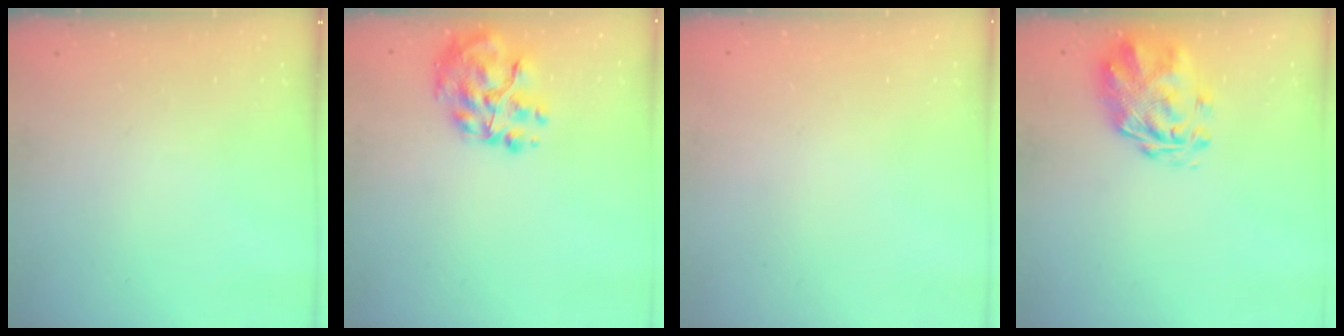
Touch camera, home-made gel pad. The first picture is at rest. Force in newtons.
{"total": 12.1, "press": 11.7, "slide": 2.9}
{"total": 1.7, "press": 1.7, "slide": 0.2}
{"total": 3.2, "press": 2.8, "slide": 1.6}